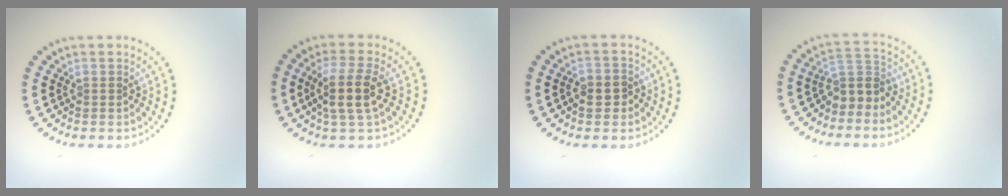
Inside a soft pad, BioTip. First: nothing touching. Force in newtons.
{"total": 3.5, "press": 2.9, "slide": 1.9}
{"total": 1.7, "press": 1.6, "slide": 0.5}
{"total": 2.9, "press": 2.1, "slide": 1.9}